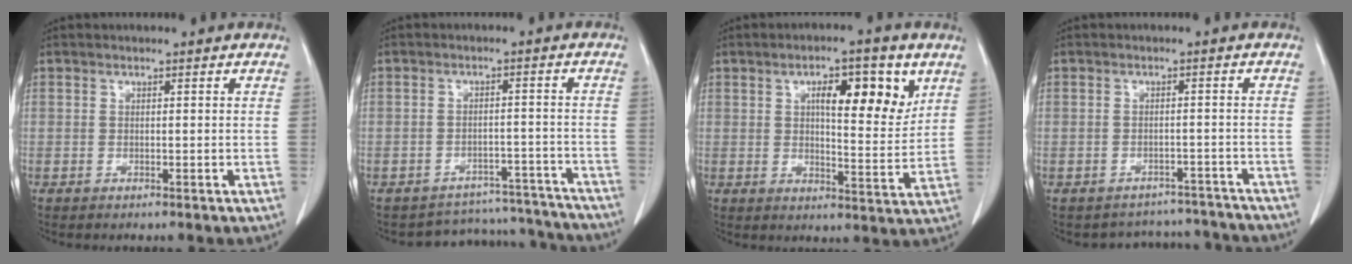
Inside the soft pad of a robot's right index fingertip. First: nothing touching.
{"total": 11.7, "force": [-11.2, 3.1, -1.0], "torque": [0.029, 0.045, -0.130]}
{"total": 10.2, "force": [4.4, 3.0, 8.7], "torque": [-0.125, 0.003, 0.063]}
{"total": 7.6, "force": [-7.1, 2.6, -1.0], "torque": [0.023, 0.035, -0.076]}